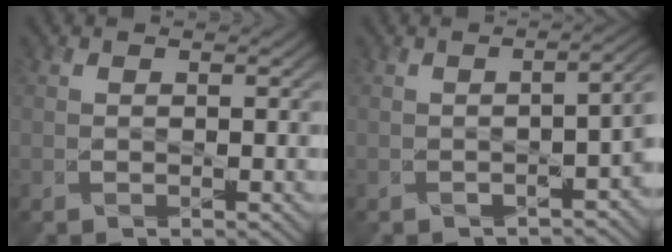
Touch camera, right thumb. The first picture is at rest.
{"total": 4.8, "force": [-1.8, 1.6, 4.1], "torque": [-0.052, -0.013, -0.021]}